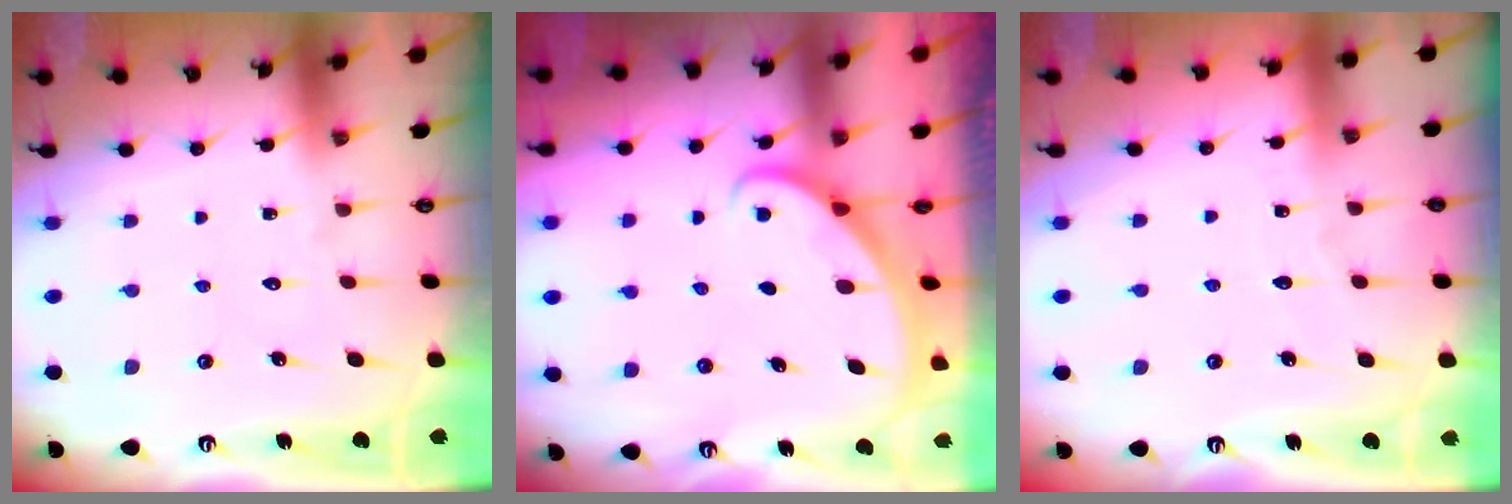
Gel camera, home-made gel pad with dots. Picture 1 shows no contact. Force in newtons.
{"total": 1.9, "press": 1.9, "slide": 0.1}
{"total": 2.3, "press": 2.3, "slide": 0.3}